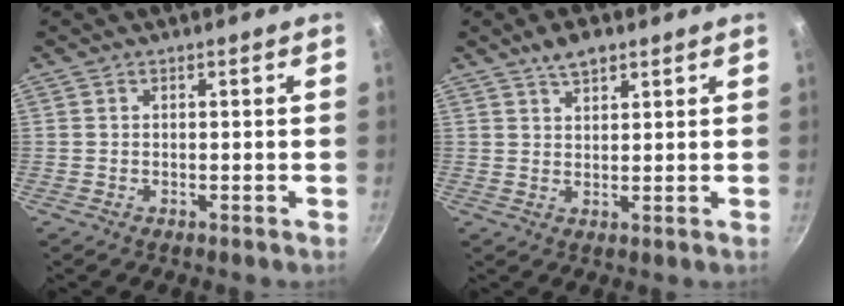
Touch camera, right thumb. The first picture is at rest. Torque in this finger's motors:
{"motor_torque": [-0.60, 0.86, 0.58, -0.29, -0.01]}